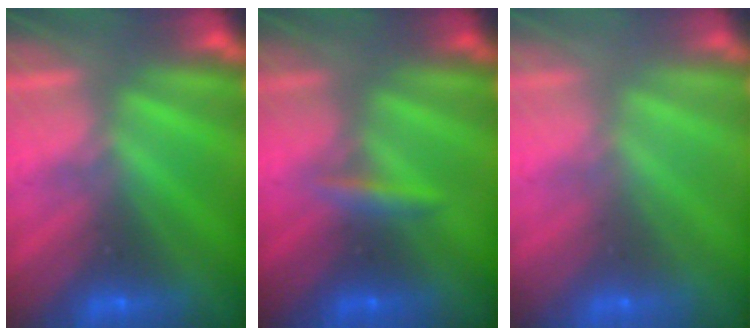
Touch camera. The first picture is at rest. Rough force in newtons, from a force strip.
{"total": 2.4}
{"total": 8.7}